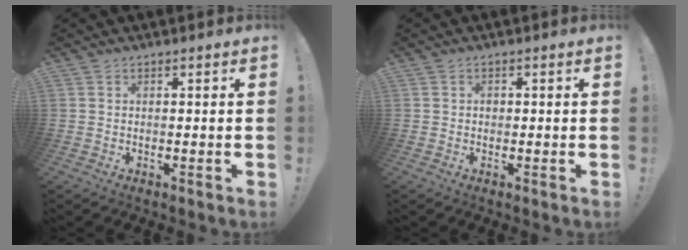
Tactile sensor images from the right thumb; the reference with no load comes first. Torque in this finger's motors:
{"motor_torque": [0.41, 0.29, -0.01, -0.05, 0.00]}